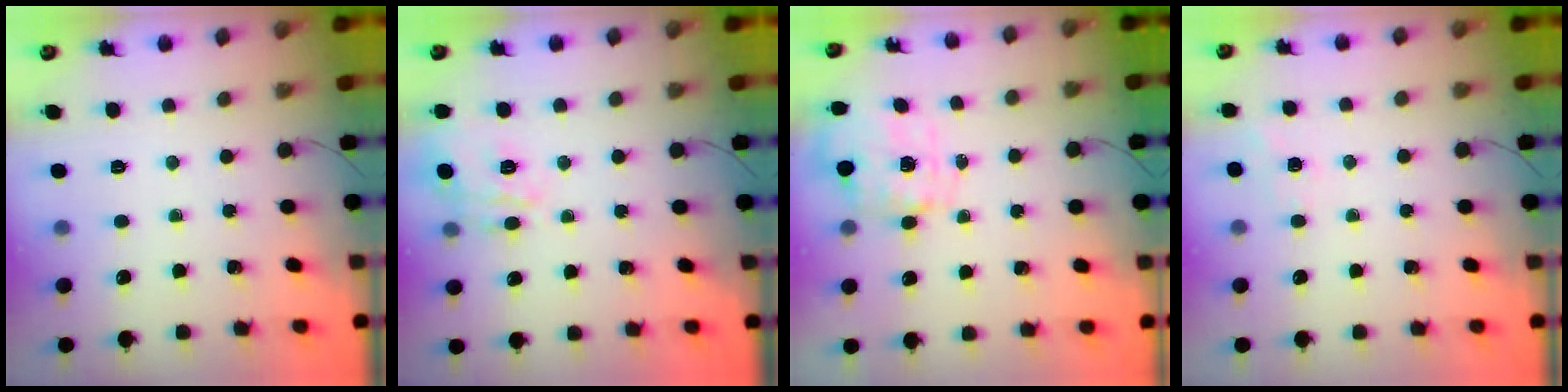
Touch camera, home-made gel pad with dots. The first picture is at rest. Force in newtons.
{"total": 10.4, "press": 10.4, "slide": 0.5}
{"total": 2.9, "press": 2.7, "slide": 0.9}
{"total": 2.3, "press": 1.6, "slide": 1.7}